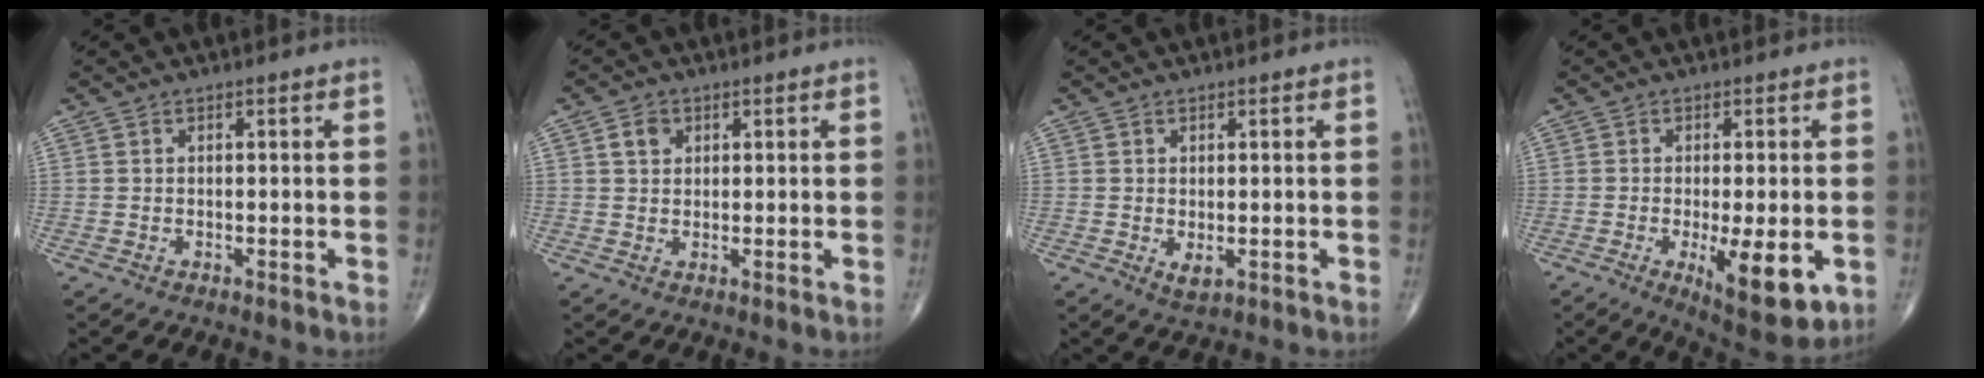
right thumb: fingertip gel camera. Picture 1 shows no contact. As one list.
[{"total": 2.9, "force": [1.1, 2.3, 1.4], "torque": [-0.015, -0.001, 0.019]}, {"total": 2.2, "force": [-0.3, 1.1, 1.9], "torque": [-0.028, -0.006, 0.000]}, {"total": 11.2, "force": [-3.0, 3.4, 10.2], "torque": [-0.146, -0.022, -0.037]}]